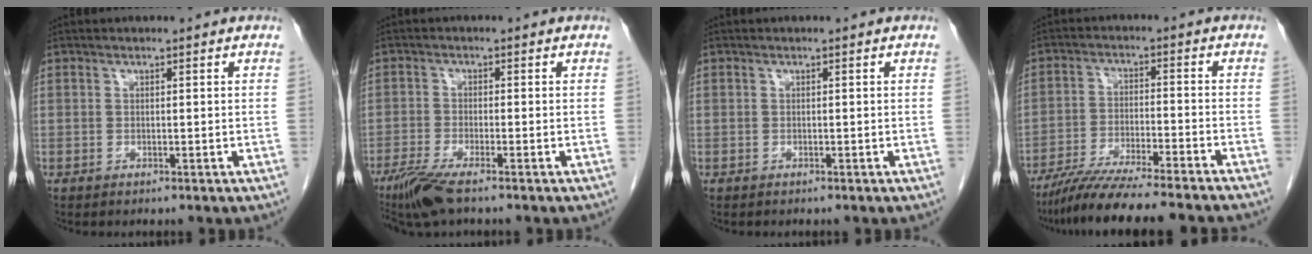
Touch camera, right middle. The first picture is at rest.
{"total": 5.8, "force": [-4.2, 0.5, 3.9], "torque": [-0.080, -0.017, -0.079]}
{"total": 0.0}
{"total": 13.2, "force": [-11.4, -0.7, 6.5], "torque": [-0.094, -0.026, -0.184]}